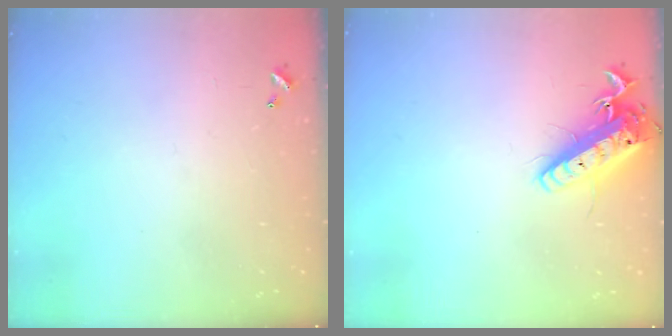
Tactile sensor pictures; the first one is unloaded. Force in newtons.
{"total": 15.2, "press": 14.9, "slide": 3.0}